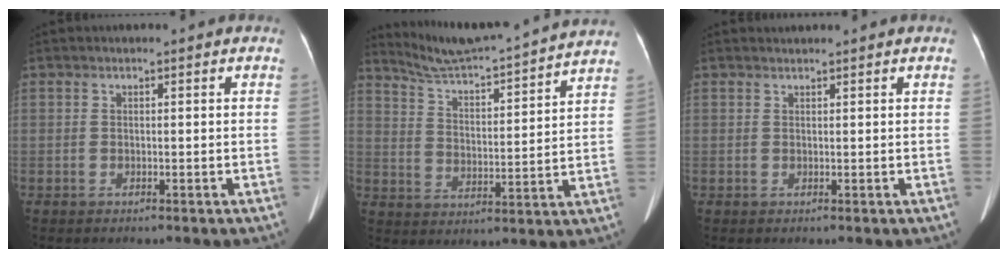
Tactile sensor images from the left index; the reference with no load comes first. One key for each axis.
{"total": 18.7, "fx": 17.7, "fy": -0.8, "fz": 6.2, "tx": -0.110, "ty": -0.018, "tz": 0.252}
{"total": 0.7, "fx": 0.7, "fy": -0.1, "fz": -0.1, "tx": -0.006, "ty": 0.010, "tz": 0.017}